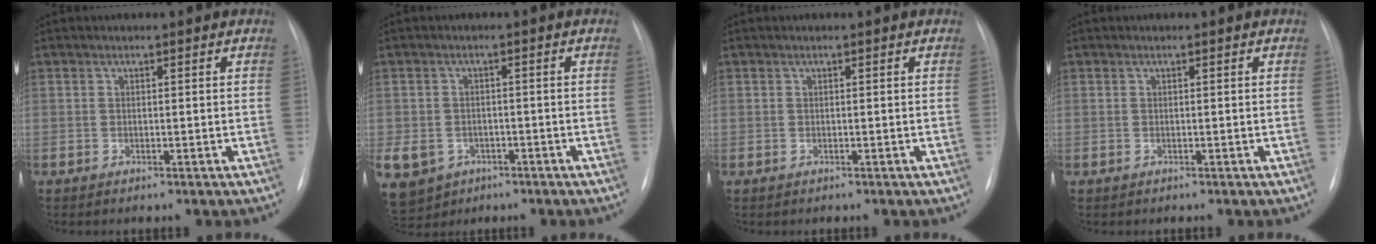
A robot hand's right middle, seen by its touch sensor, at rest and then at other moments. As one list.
[{"total": 13.8, "force": [-6.0, 11.3, 5.2], "torque": [-0.160, 0.002, -0.079]}, {"total": 0.0}, {"total": 0.0}]